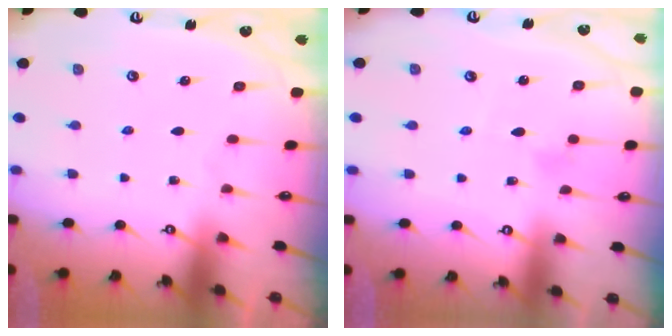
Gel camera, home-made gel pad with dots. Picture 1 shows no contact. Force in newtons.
{"total": 4.2, "press": 4.2, "slide": 0.3}